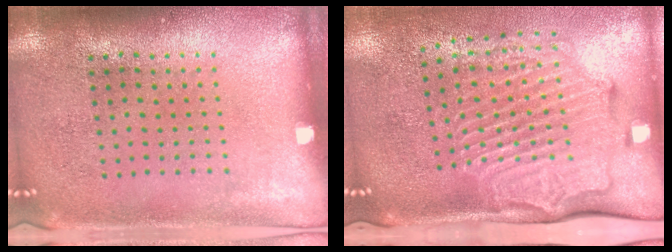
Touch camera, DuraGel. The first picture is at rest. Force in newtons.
{"total": 2.8, "press": 2.2, "slide": 1.8}